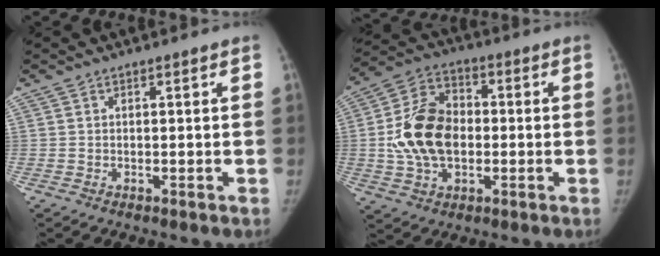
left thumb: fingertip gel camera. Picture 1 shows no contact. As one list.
[{"total": 14.9, "force": [-0.8, 10.1, 10.9], "torque": [-0.186, 0.022, -0.013]}]